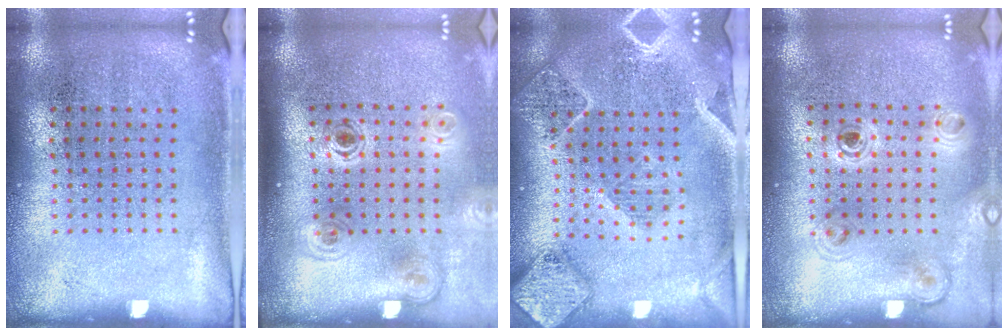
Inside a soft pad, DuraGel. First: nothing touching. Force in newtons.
{"total": 1.9, "press": 1.3, "slide": 1.4}
{"total": 2.4, "press": 2.2, "slide": 0.8}
{"total": 1.1, "press": 1.0, "slide": 0.3}